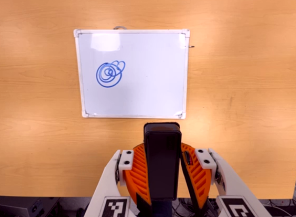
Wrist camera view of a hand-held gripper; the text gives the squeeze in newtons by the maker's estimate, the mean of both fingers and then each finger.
{"total": 7.6, "left": 6.8, "right": 8.5}